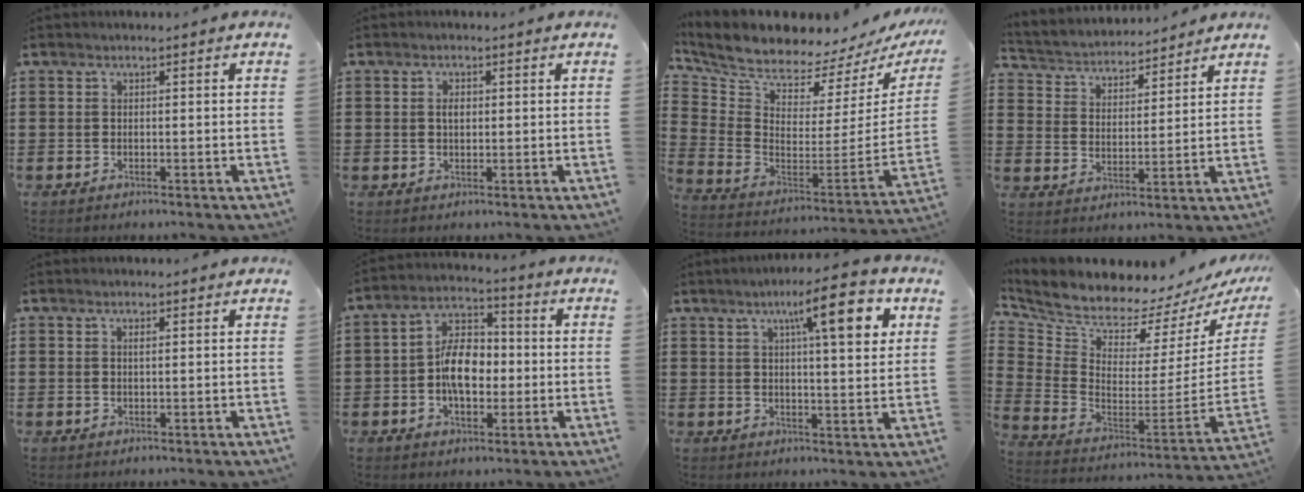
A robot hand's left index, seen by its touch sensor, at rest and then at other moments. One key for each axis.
{"total": 1.4, "fx": 0.2, "fy": 0.8, "fz": 1.1, "tx": -0.024, "ty": 0.005, "tz": 0.002}
{"total": 5.9, "fx": 5.7, "fy": 0.9, "fz": 1.4, "tx": -0.070, "ty": -0.073, "tz": 0.094}
{"total": 3.7, "fx": 3.6, "fy": 0.6, "fz": -0.2, "tx": -0.019, "ty": -0.025, "tz": 0.058}
{"total": 0.7, "fx": 0.4, "fy": 0.2, "fz": 0.6, "tx": -0.013, "ty": 0.000, "tz": 0.007}
{"total": 7.8, "fx": -1.1, "fy": 4.7, "fz": 6.2, "tx": -0.120, "ty": 0.007, "tz": -0.025}
{"total": 10.9, "fx": 5.2, "fy": 2.3, "fz": 9.3, "tx": -0.151, "ty": -0.003, "tz": 0.077}
{"total": 5.9, "fx": 5.8, "fy": 0.9, "fz": 0.8, "tx": -0.062, "ty": -0.075, "tz": 0.096}